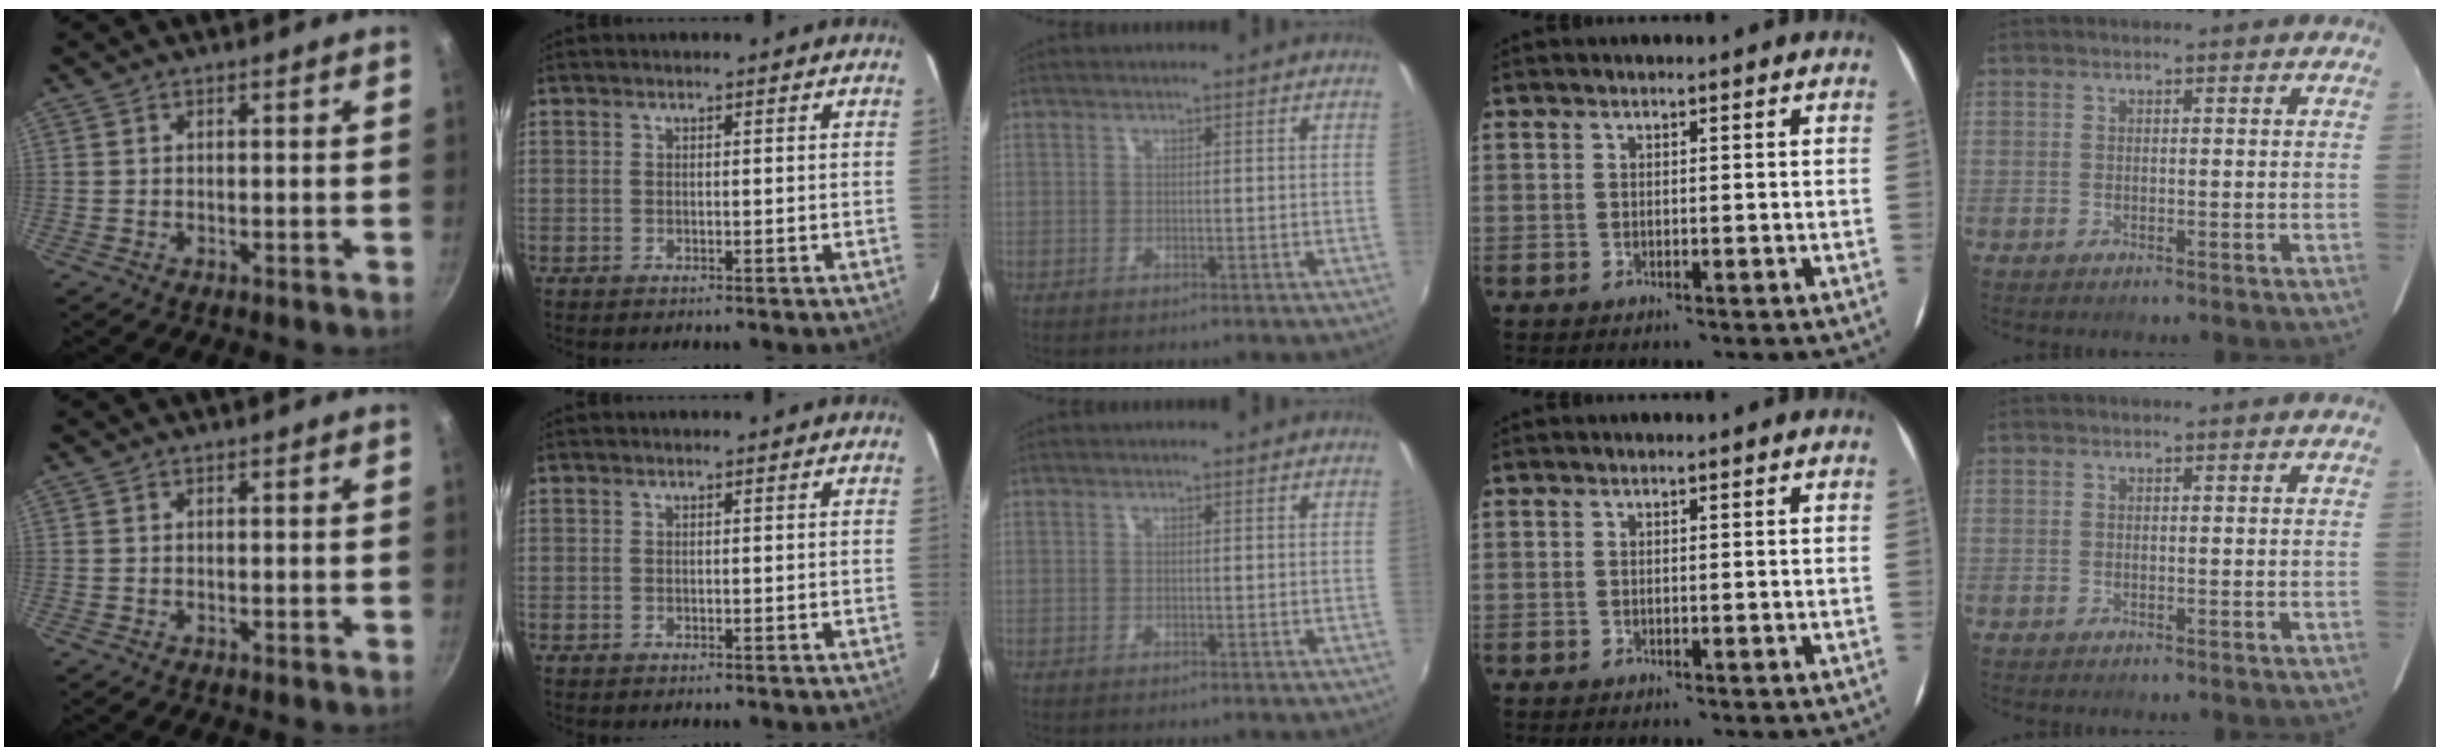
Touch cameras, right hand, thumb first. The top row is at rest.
{}